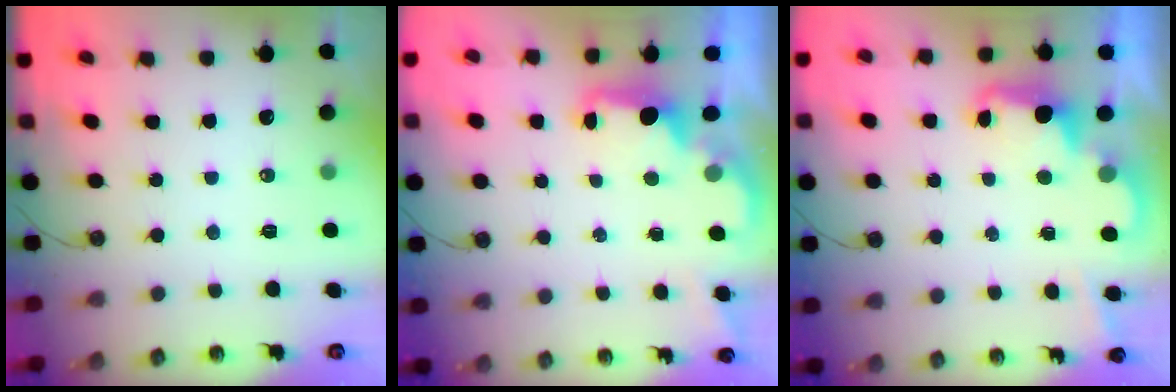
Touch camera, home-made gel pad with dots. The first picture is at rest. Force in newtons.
{"total": 2.0, "press": 1.9, "slide": 0.7}
{"total": 2.4, "press": 2.4, "slide": 0.6}